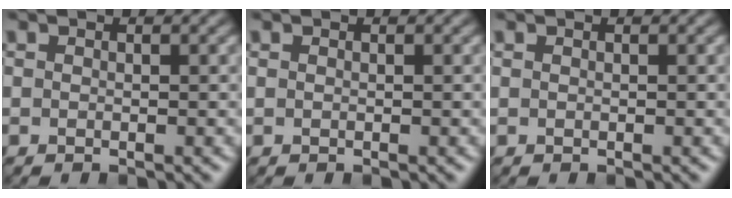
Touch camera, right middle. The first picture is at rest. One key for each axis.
{"total": 0.0}
{"total": 0.0}